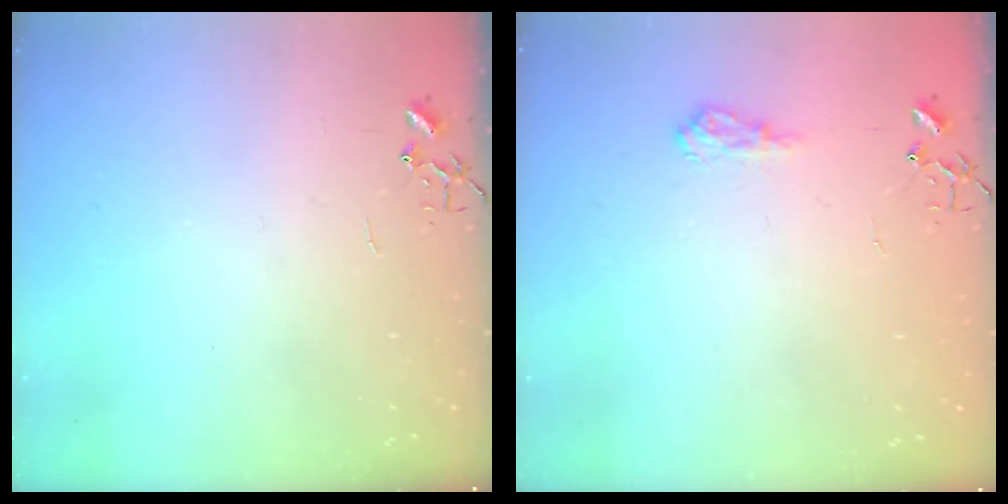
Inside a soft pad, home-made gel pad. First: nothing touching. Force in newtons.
{"total": 9.0, "press": 9.0, "slide": 0.9}